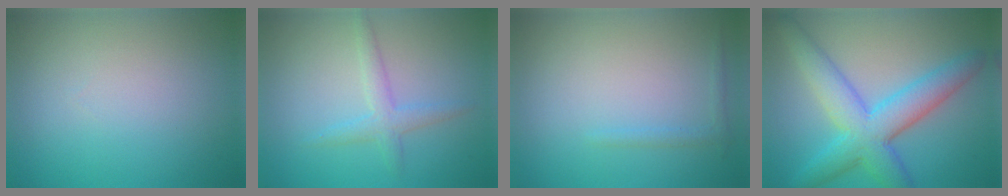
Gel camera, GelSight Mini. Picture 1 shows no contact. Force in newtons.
{"total": 2.2, "press": 2.2, "slide": 0.1}
{"total": 0.8, "press": 0.8, "slide": 0.1}
{"total": 7.2, "press": 7.2, "slide": 0.1}